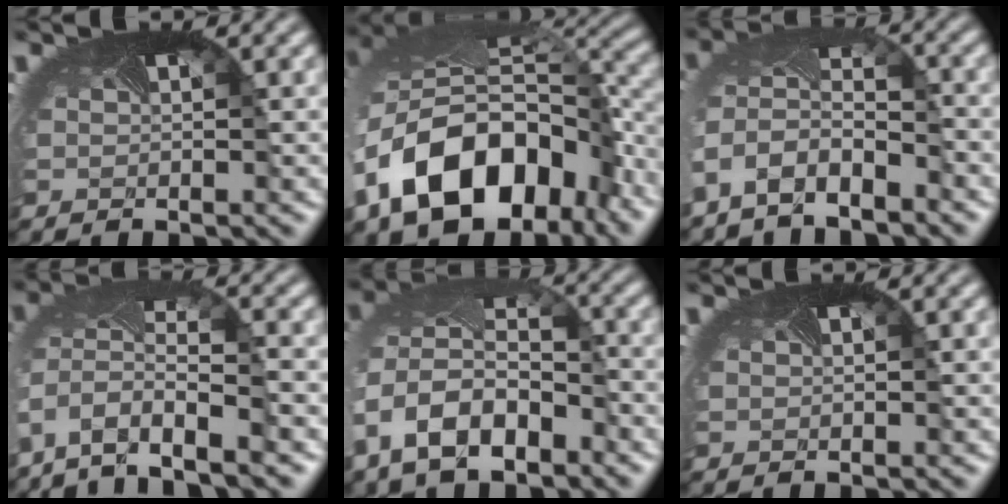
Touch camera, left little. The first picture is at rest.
{"total": 14.6, "force": [-6.2, 9.9, 8.7], "torque": [-0.186, -0.043, -0.093]}
{"total": 4.9, "force": [-3.5, 2.6, 2.3], "torque": [-0.072, -0.019, -0.064]}
{"total": 8.6, "force": [-5.6, 3.7, 5.3], "torque": [-0.138, -0.028, -0.084]}
{"total": 10.5, "force": [-4.3, 7.3, 6.2], "torque": [-0.141, -0.033, -0.057]}
{"total": 0.0}